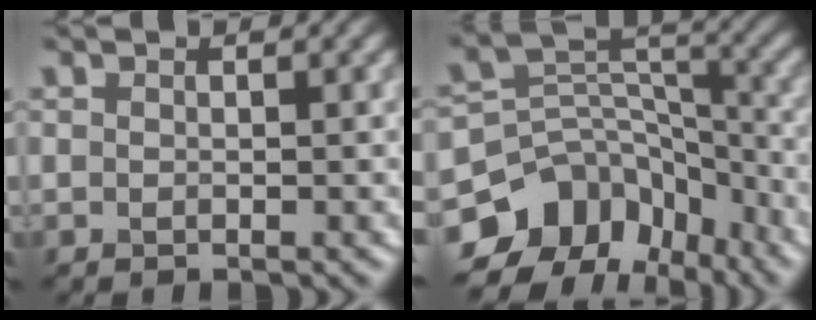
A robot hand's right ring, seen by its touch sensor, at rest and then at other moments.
{"total": 10.9, "force": [-6.7, 7.7, 3.8], "torque": [-0.058, 0.025, -0.103]}